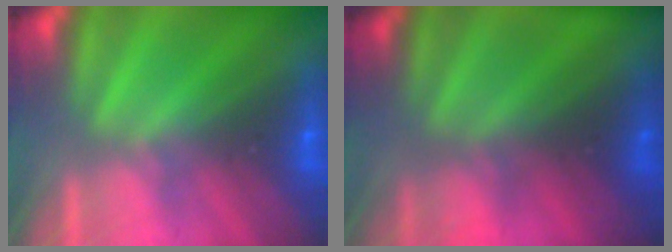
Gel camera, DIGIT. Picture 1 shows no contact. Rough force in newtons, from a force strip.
{"total": 6.2}